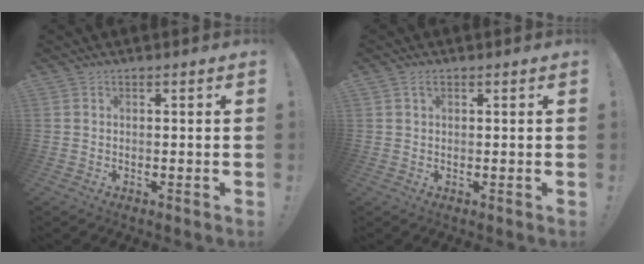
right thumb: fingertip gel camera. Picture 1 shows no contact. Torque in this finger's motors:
{"motor_torque": [-0.18, -0.15, -0.47, 0.18, 0.13]}